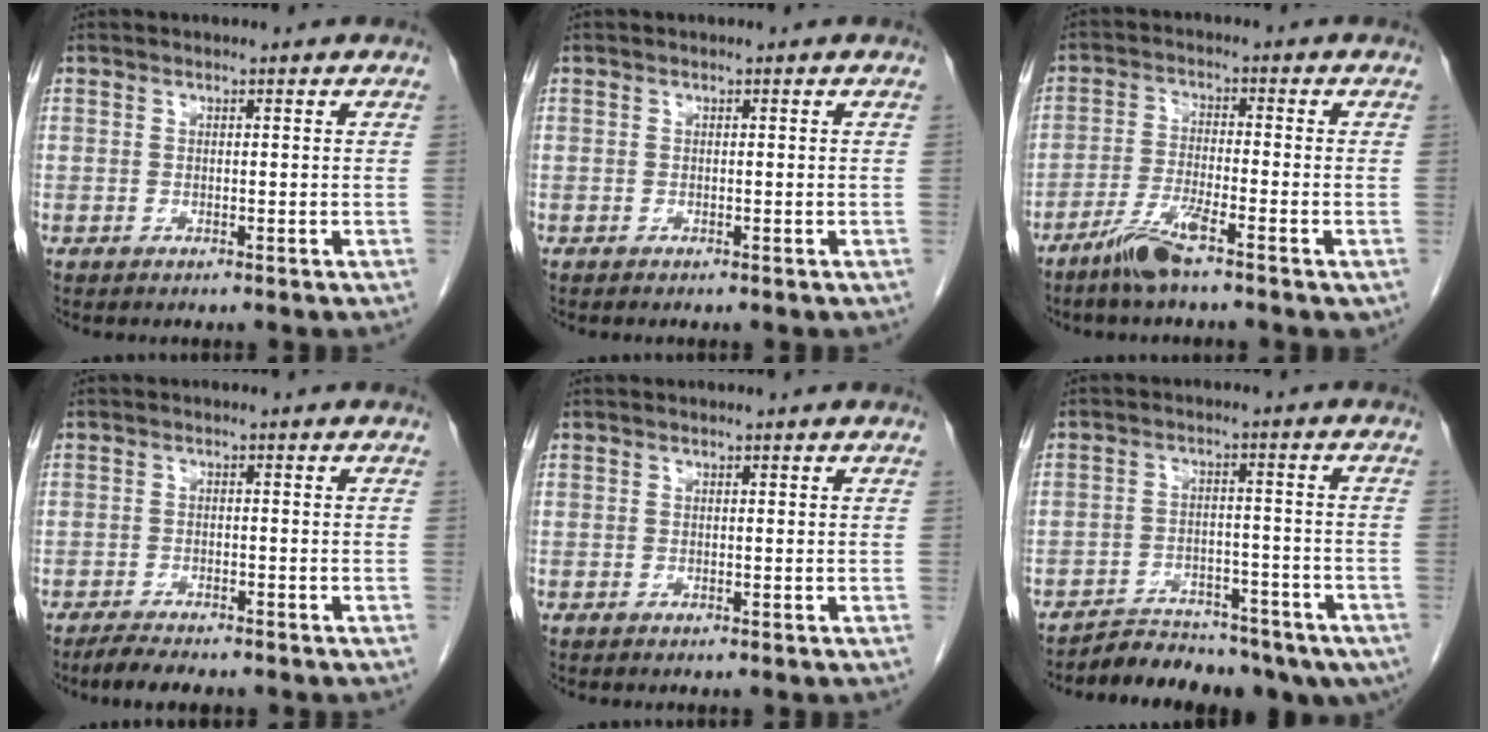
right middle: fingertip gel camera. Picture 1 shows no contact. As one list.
[{"total": 0.0}, {"total": 6.2, "force": [-4.2, 0.5, 4.4], "torque": [-0.092, -0.010, -0.082]}, {"total": 4.3, "force": [-3.7, 0.8, 2.0], "torque": [-0.040, -0.011, -0.060]}, {"total": 0.0}, {"total": 12.5, "force": [-10.5, 5.2, 4.1], "torque": [-0.040, 0.026, -0.139]}]